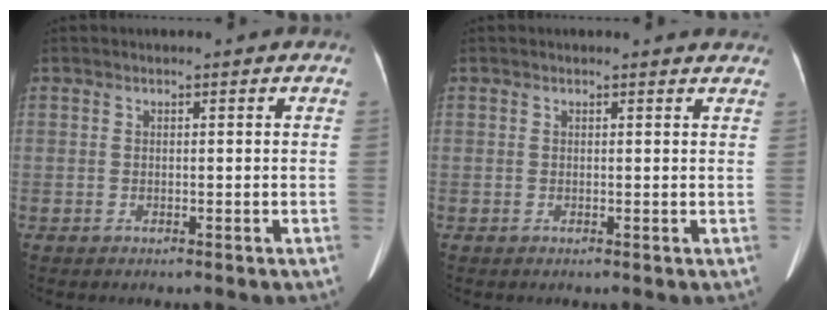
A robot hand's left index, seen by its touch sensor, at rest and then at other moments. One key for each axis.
{"total": 2.6, "fx": 2.5, "fy": 0.5, "fz": 0.3, "tx": -0.009, "ty": -0.003, "tz": 0.012}